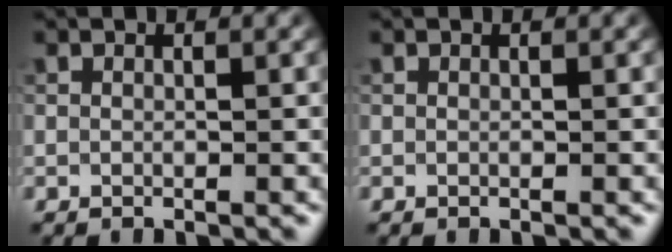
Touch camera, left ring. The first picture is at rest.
{"total": 0.0}